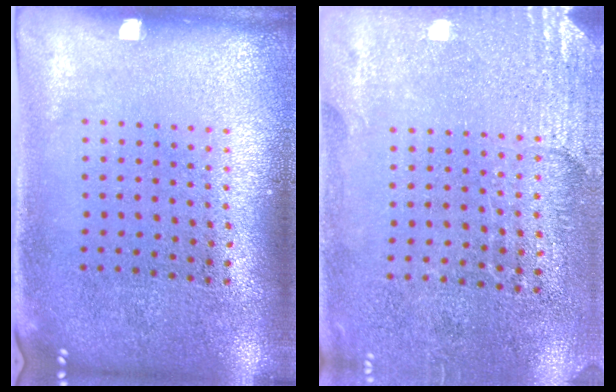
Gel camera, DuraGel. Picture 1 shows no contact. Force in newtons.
{"total": 2.6, "press": 2.3, "slide": 1.2}